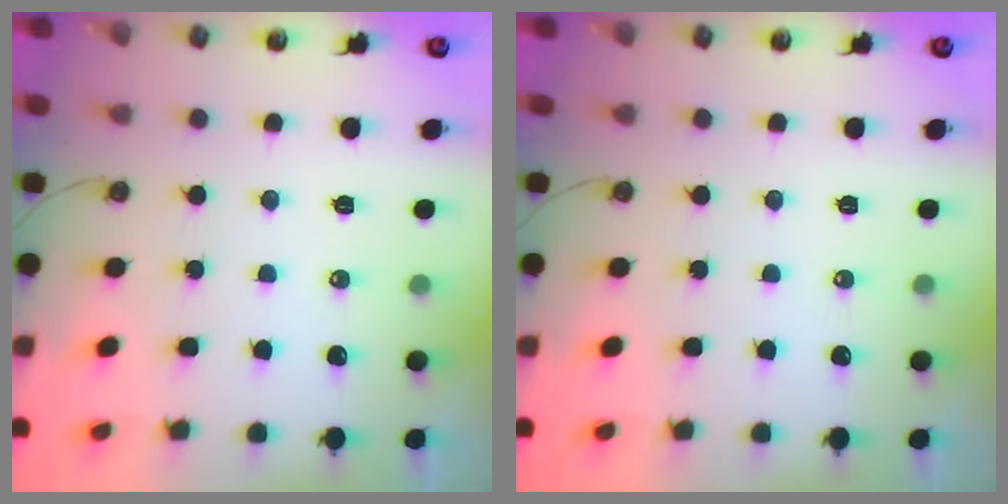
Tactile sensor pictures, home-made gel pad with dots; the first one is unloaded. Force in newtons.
{"total": 0.0}